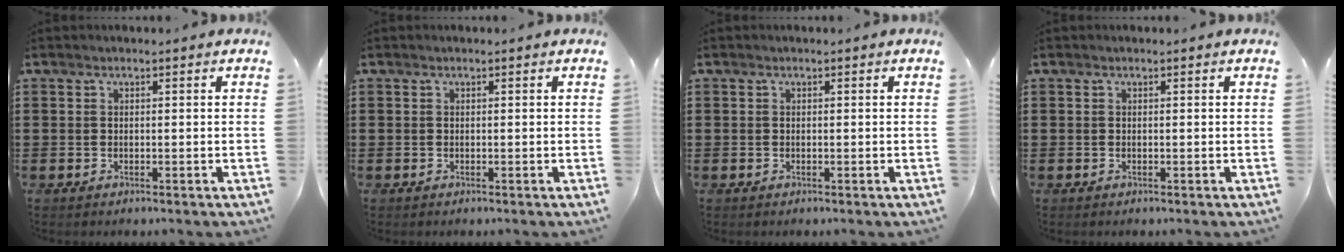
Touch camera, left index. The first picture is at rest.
{"total": 0.0}
{"total": 0.0}
{"total": 0.0}